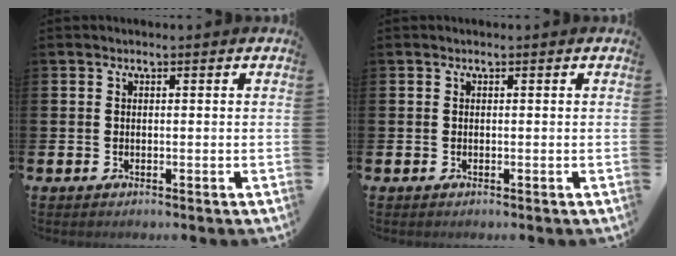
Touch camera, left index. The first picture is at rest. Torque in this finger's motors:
{"motor_torque": [-0.07, 0.07, -0.03, -0.01]}